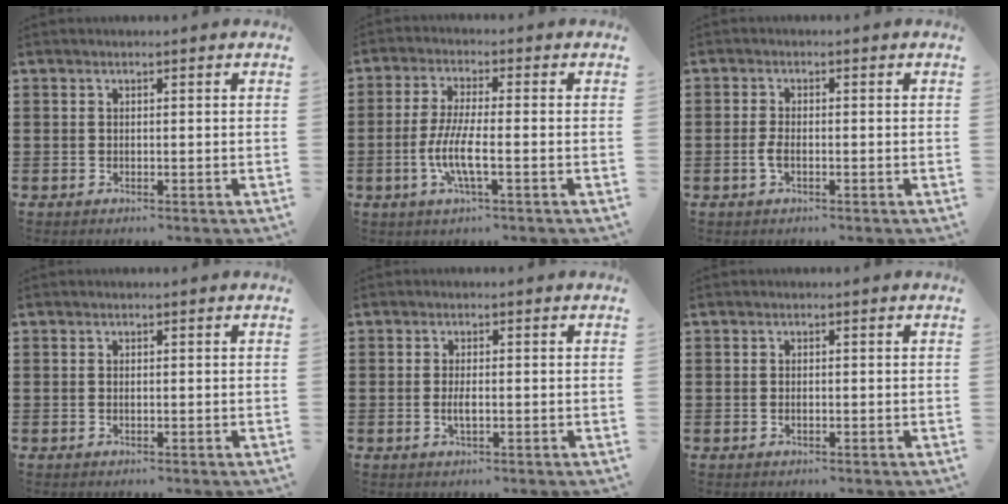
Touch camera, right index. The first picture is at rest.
{"total": 6.5, "force": [-2.0, 1.1, 6.1], "torque": [-0.141, -0.016, -0.046]}
{"total": 2.1, "force": [-0.6, 0.6, 1.9], "torque": [-0.054, -0.009, -0.015]}
{"total": 0.0}
{"total": 2.2, "force": [-0.4, 0.7, 2.1], "torque": [-0.045, -0.005, -0.008]}
{"total": 0.6, "force": [-0.1, 0.1, 0.6], "torque": [-0.012, -0.003, -0.002]}